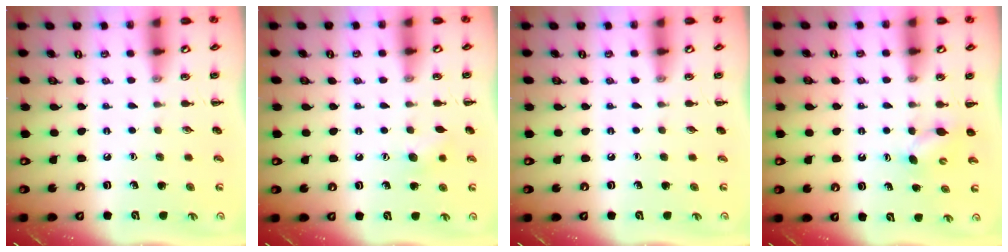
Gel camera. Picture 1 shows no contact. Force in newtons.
{"total": 6.8, "press": 6.7, "slide": 1.3}
{"total": 0.0}
{"total": 3.1, "press": 3.1, "slide": 0.7}